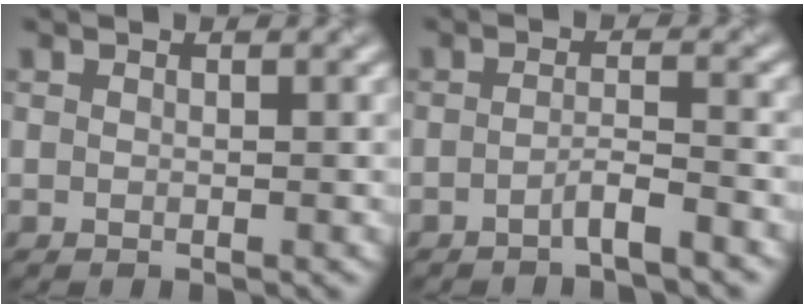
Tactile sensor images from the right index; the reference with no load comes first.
{"total": 2.5, "force": [-2.0, 0.1, 1.5], "torque": [-0.020, 0.012, -0.035]}